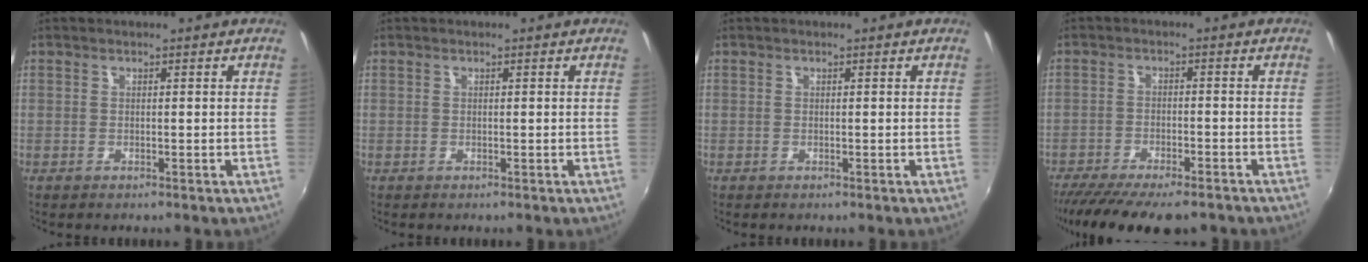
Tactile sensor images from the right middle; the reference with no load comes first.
{"total": 0.0}
{"total": 0.0}
{"total": 14.3, "force": [-11.7, 3.3, 7.4], "torque": [-0.155, -0.049, -0.183]}